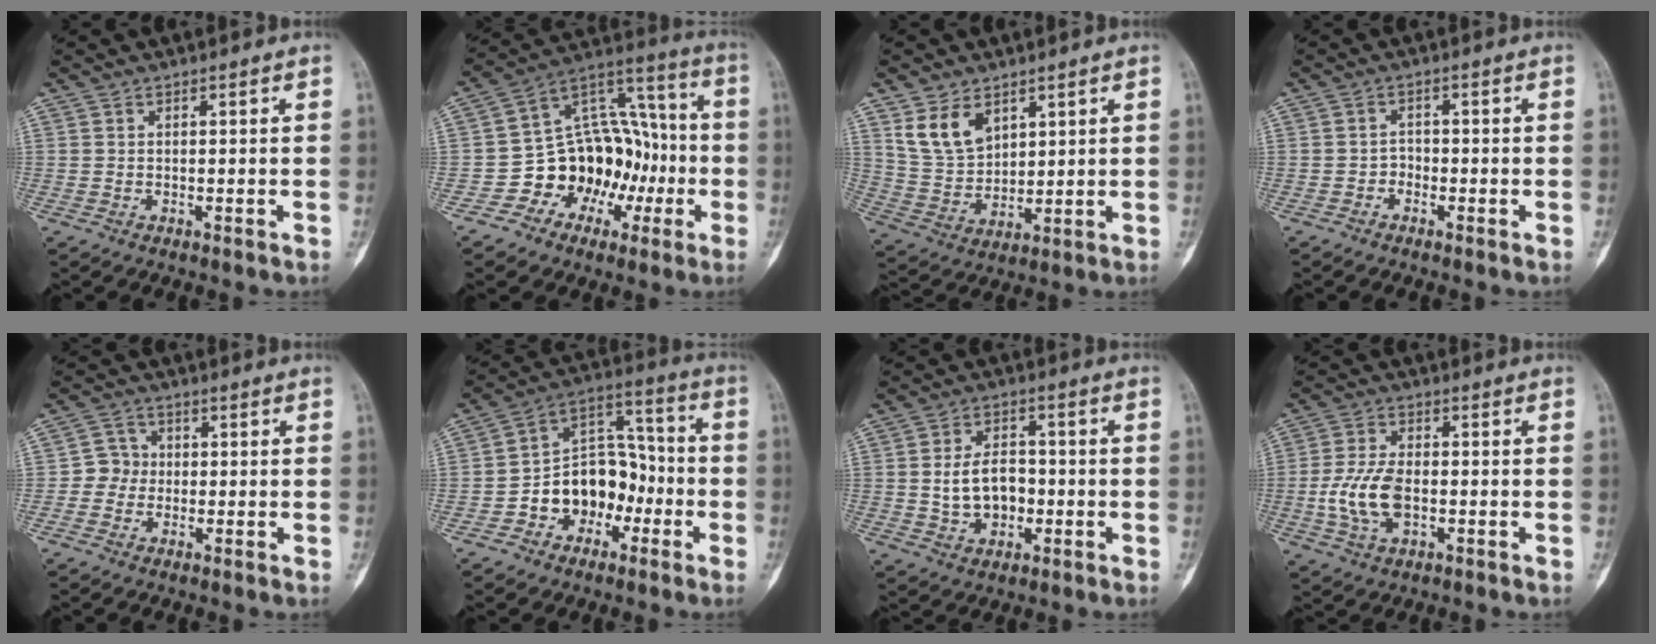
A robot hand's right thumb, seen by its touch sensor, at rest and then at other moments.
{"total": 17.8, "force": [-4.8, 13.8, 10.2], "torque": [-0.092, 0.077, -0.073]}
{"total": 9.3, "force": [5.1, 5.9, 5.0], "torque": [-0.080, -0.023, 0.113]}
{"total": 1.6, "force": [-1.0, 1.2, 0.4], "torque": [0.009, 0.009, -0.025]}
{"total": 4.1, "force": [-0.6, 3.9, 1.0], "torque": [0.008, 0.012, -0.023]}
{"total": 13.8, "force": [-4.7, 10.1, 8.0], "torque": [-0.085, 0.066, -0.084]}
{"total": 8.3, "force": [-0.9, 5.9, 5.8], "torque": [-0.076, 0.016, -0.014]}
{"total": 9.2, "force": [-1.6, 5.3, 7.4], "torque": [-0.154, 0.009, -0.031]}